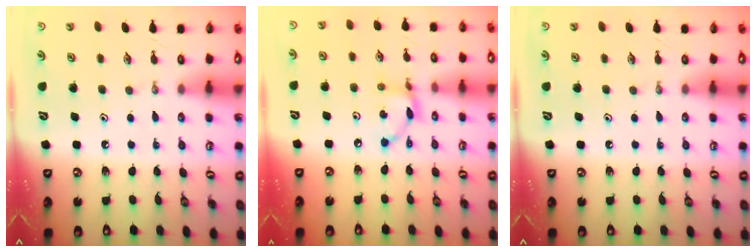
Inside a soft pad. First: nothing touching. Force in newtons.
{"total": 7.5, "press": 7.5, "slide": 0.2}
{"total": 0.0}